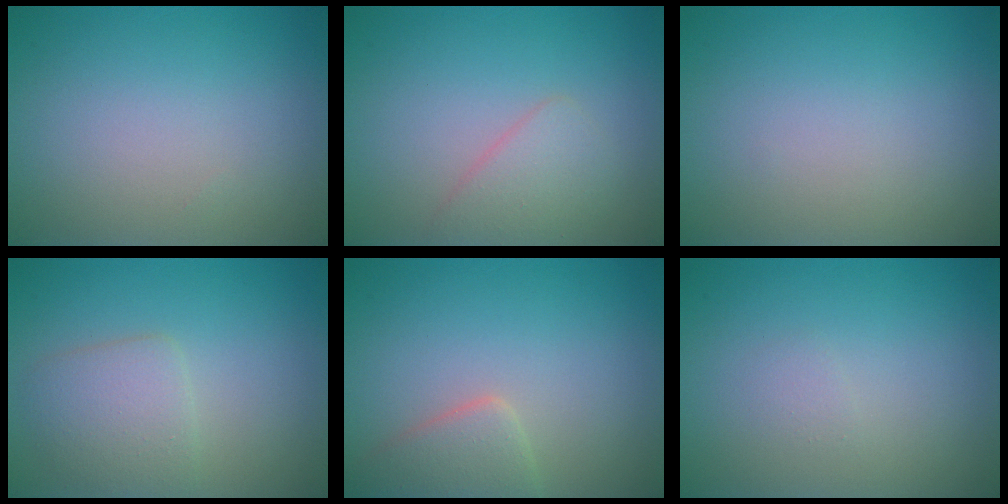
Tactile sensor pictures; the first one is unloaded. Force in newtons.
{"total": 2.1, "press": 2.1, "slide": 0.1}
{"total": 0.0}
{"total": 3.0, "press": 3.0, "slide": 0.1}
{"total": 2.8, "press": 2.8, "slide": 0.2}
{"total": 0.6, "press": 0.6, "slide": 0.0}